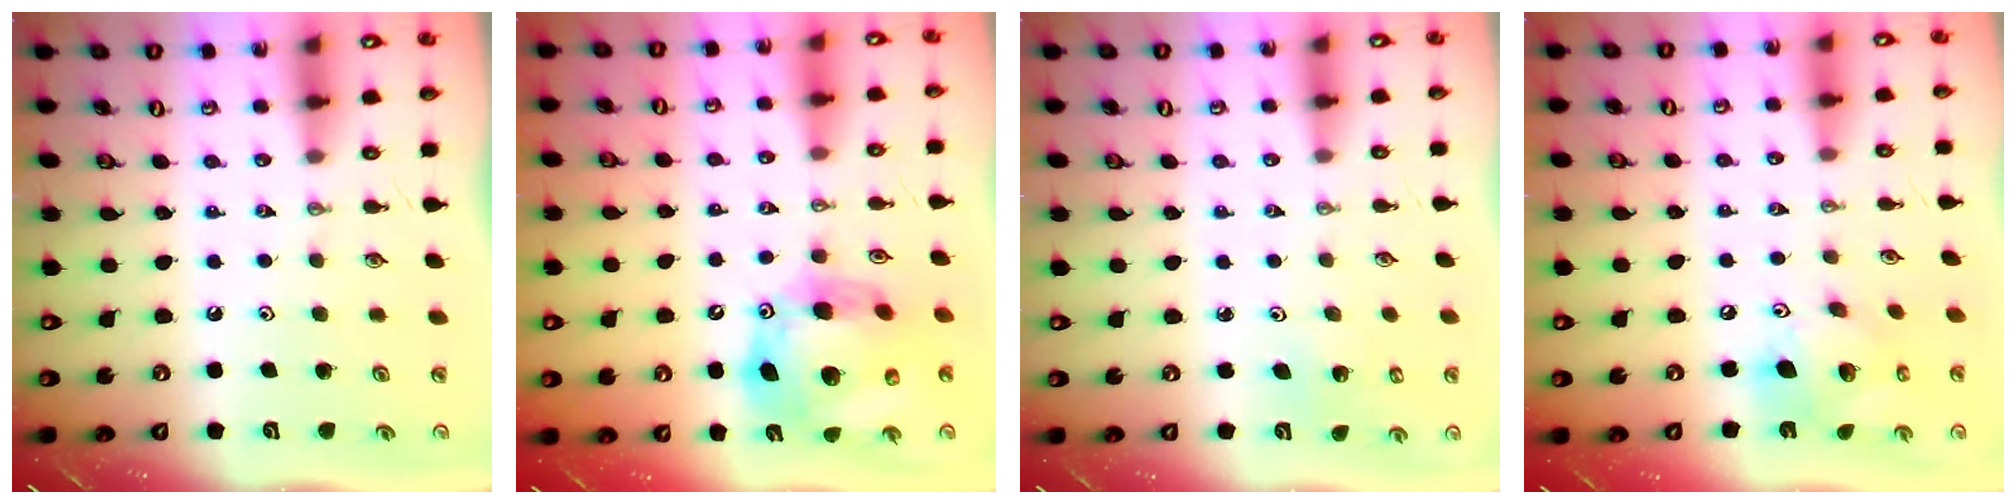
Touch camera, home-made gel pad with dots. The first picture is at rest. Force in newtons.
{"total": 18.0, "press": 17.9, "slide": 2.1}
{"total": 1.8, "press": 1.8, "slide": 0.1}
{"total": 15.9, "press": 15.5, "slide": 3.4}